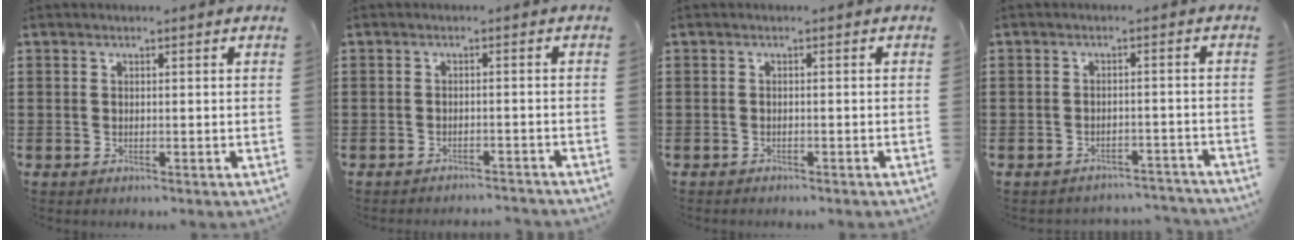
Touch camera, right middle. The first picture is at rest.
{"total": 1.8, "force": [-1.8, 0.0, 0.1], "torque": [-0.006, 0.002, -0.038]}
{"total": 0.6, "force": [-0.6, 0.0, 0.0], "torque": [0.000, 0.001, -0.013]}
{"total": 2.7, "force": [-2.7, 0.3, -0.2], "torque": [-0.003, 0.001, -0.060]}